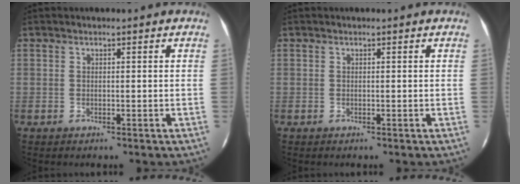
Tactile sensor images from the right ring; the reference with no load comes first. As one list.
[{"total": 0.0}]